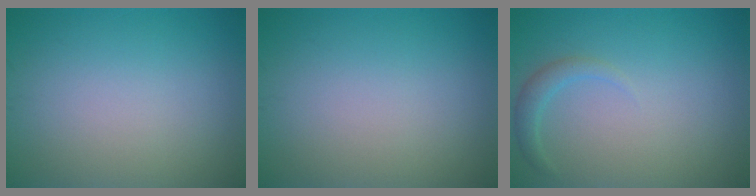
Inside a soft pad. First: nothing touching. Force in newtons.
{"total": 0.0}
{"total": 1.5, "press": 1.5, "slide": 0.2}